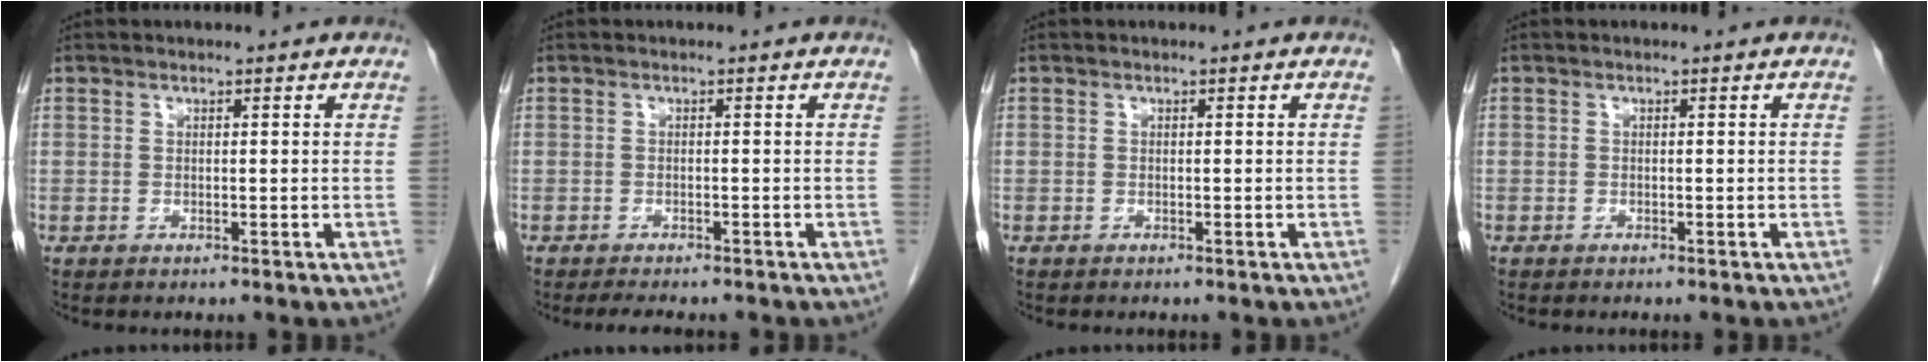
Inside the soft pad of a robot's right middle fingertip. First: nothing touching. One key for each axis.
{"total": 4.1, "fx": -3.5, "fy": 0.9, "fz": 1.8, "tx": -0.025, "ty": -0.008, "tz": -0.047}
{"total": 0.0}
{"total": 0.0}